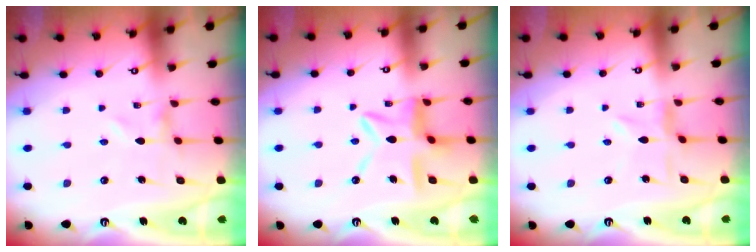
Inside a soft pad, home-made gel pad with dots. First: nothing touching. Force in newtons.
{"total": 12.7, "press": 12.7, "slide": 1.1}
{"total": 2.1, "press": 2.1, "slide": 0.3}